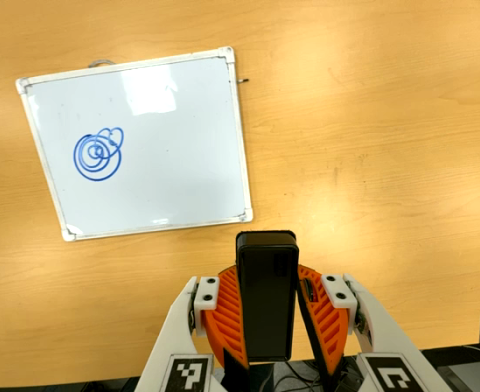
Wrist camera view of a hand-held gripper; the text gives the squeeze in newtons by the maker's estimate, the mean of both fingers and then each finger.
{"total": 7.5, "left": 6.8, "right": 8.3}